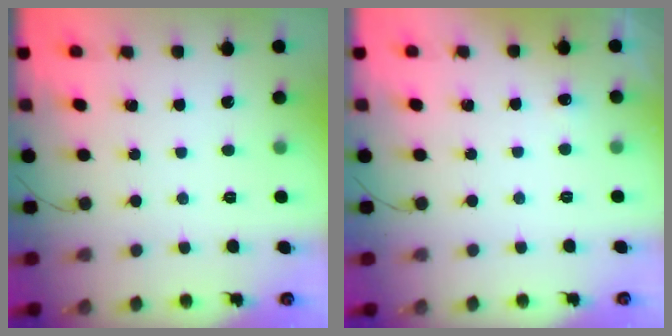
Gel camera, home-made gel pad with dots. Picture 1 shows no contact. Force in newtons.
{"total": 2.5, "press": 2.2, "slide": 1.1}